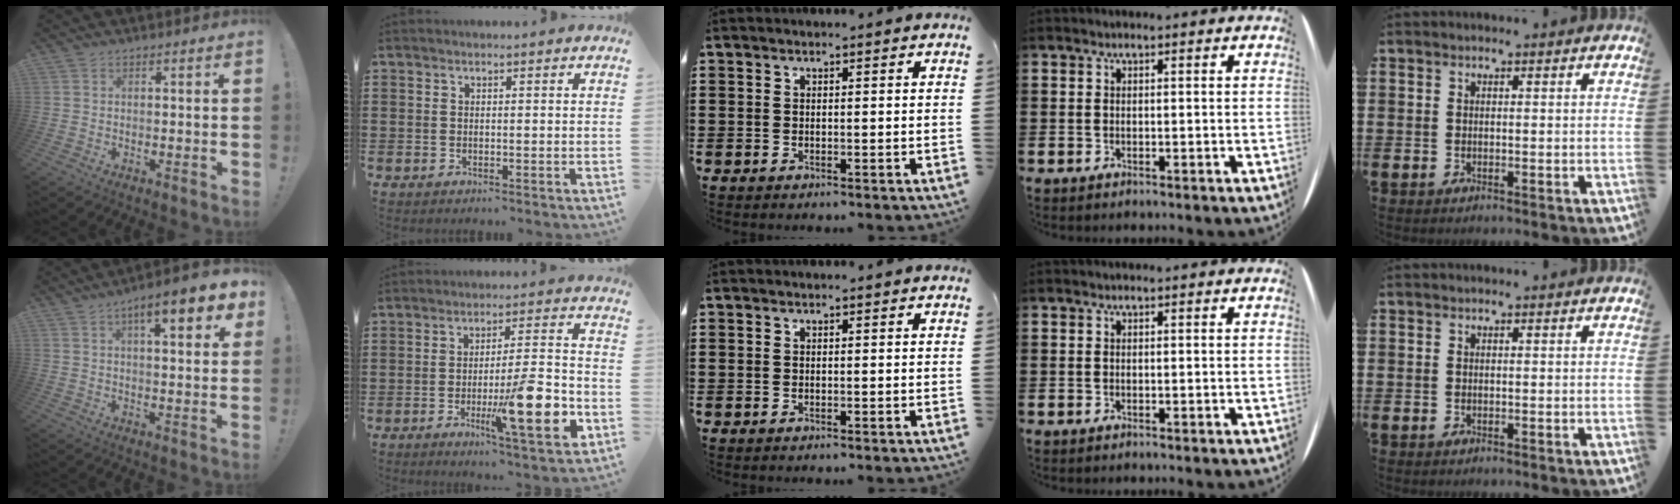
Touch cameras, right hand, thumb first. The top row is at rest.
{"thumb": {"total": 10.4, "force": [4.6, 2.7, 9.0], "torque": [-0.114, -0.019, 0.069]}, "index": {"total": 14.2, "force": [-4.6, 2.4, 13.2], "torque": [-0.204, -0.002, -0.071]}}